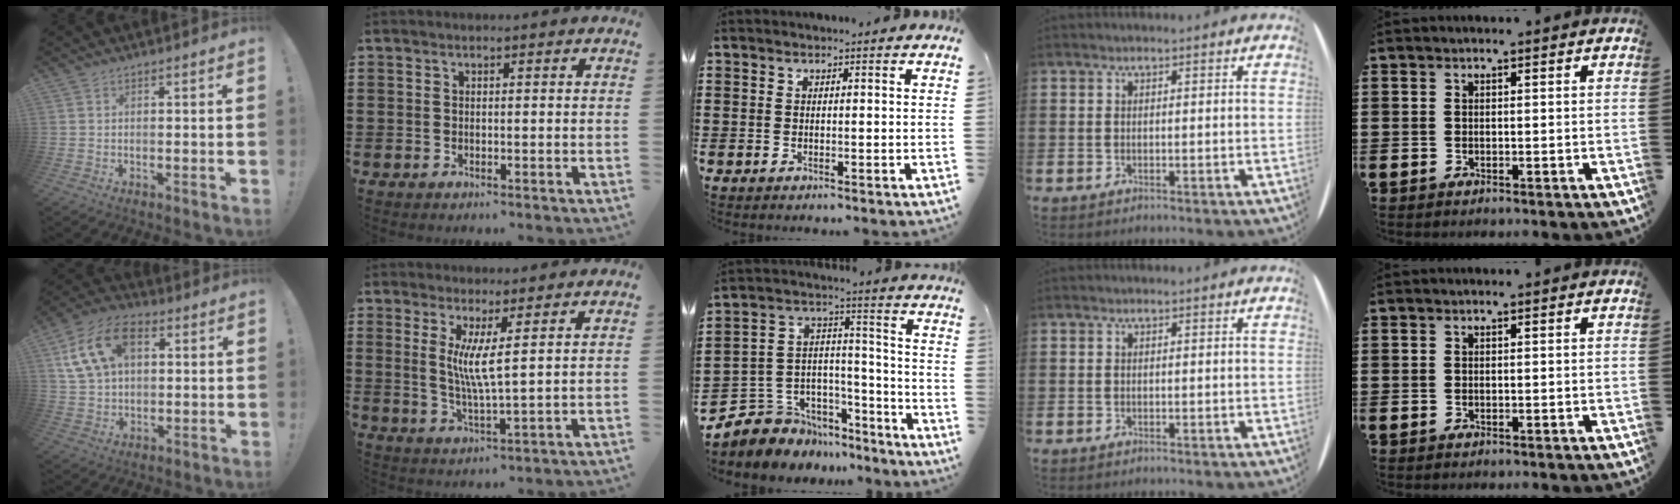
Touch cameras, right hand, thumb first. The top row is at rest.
{"thumb": {"total": 15.4, "force": [5.3, 10.3, 10.1], "torque": [-0.186, -0.005, 0.103]}, "index": {"total": 5.3, "force": [1.9, 0.1, 5.0], "torque": [-0.102, -0.008, 0.032]}, "middle": {"total": 6.6, "force": [-4.6, 4.6, -0.4], "torque": [-0.018, 0.002, -0.087]}}